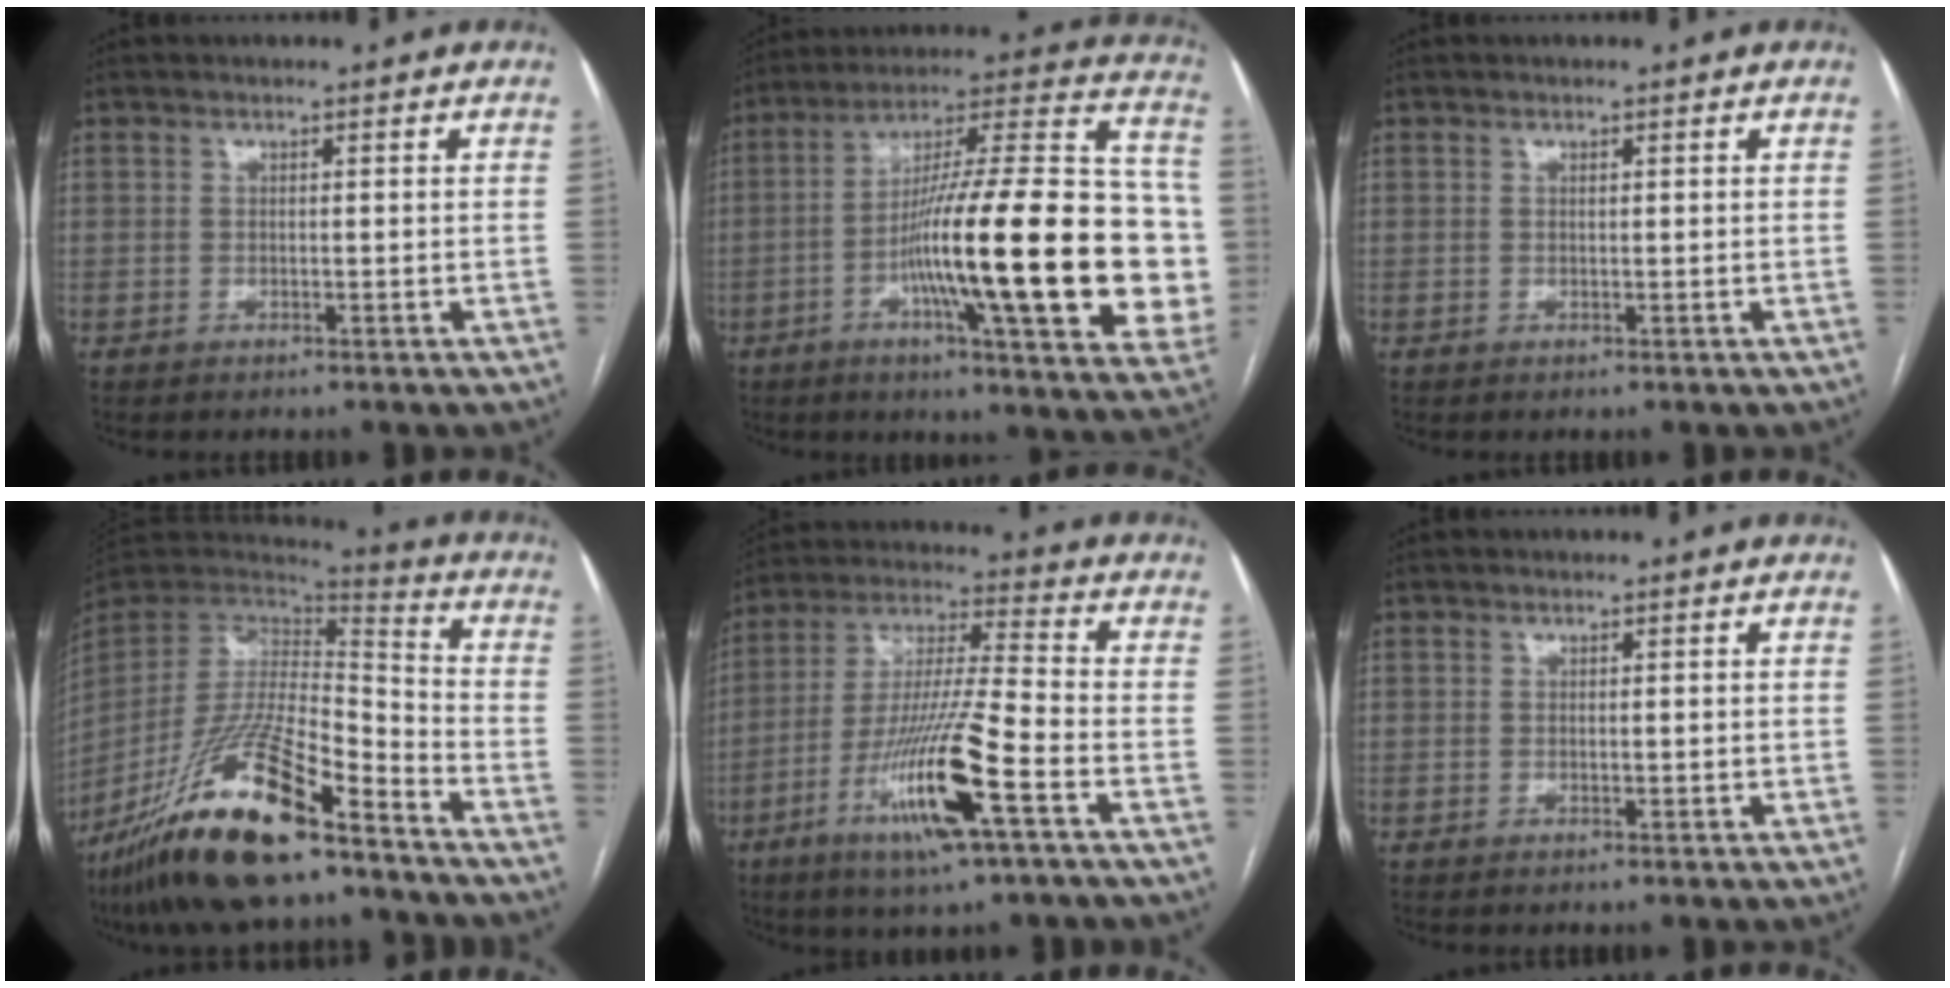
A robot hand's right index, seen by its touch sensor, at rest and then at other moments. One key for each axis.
{"total": 29.7, "fx": -5.4, "fy": 4.4, "fz": 28.9, "tx": -0.372, "ty": 0.006, "tz": -0.088}
{"total": 0.0}
{"total": 22.5, "fx": -15.7, "fy": 4.3, "fz": 15.5, "tx": -0.311, "ty": -0.034, "tz": -0.285}
{"total": 16.0, "fx": -6.8, "fy": 0.5, "fz": 14.4, "tx": -0.287, "ty": -0.017, "tz": -0.125}
{"total": 0.7, "fx": 0.1, "fy": 0.4, "fz": 0.6, "tx": -0.010, "ty": -0.002, "tz": 0.004}